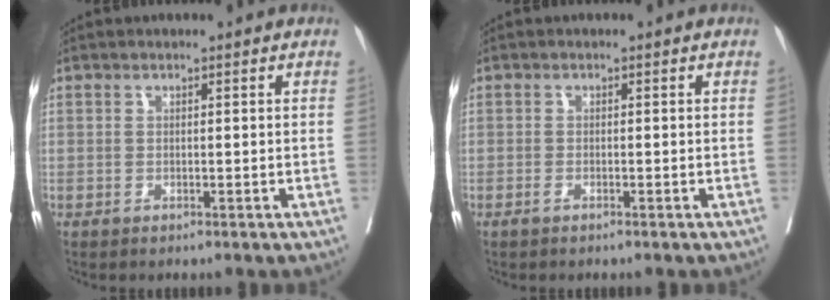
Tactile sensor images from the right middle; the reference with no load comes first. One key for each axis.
{"total": 0.7, "fx": -0.5, "fy": 0.1, "fz": 0.5, "tx": -0.013, "ty": -0.002, "tz": -0.009}